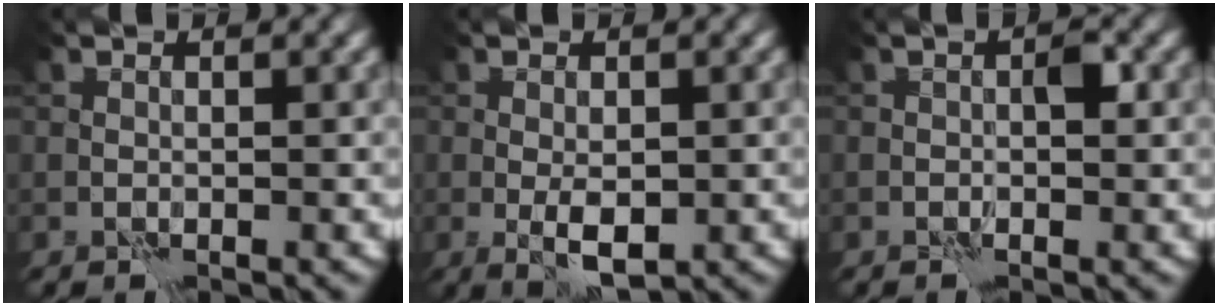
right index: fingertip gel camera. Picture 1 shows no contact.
{"total": 3.1, "force": [-0.5, 1.3, 2.7], "torque": [-0.047, -0.005, -0.002]}
{"total": 1.3, "force": [0.0, 0.5, 1.2], "torque": [-0.016, 0.004, -0.002]}